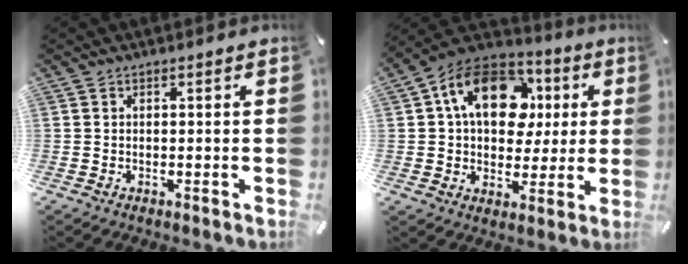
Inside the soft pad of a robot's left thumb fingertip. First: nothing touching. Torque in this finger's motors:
{"motor_torque": [1.36, 1.41, 1.78, -0.99, 0.50]}